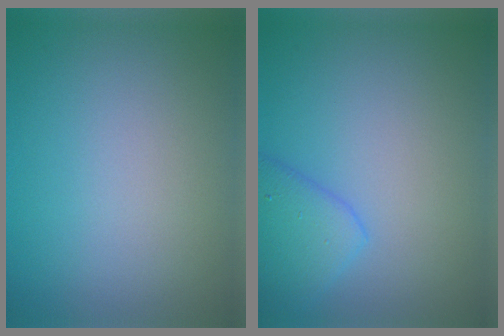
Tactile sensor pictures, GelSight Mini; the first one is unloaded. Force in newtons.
{"total": 3.1, "press": 3.1, "slide": 0.2}